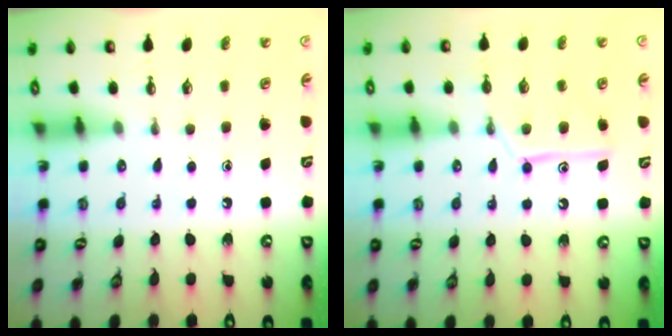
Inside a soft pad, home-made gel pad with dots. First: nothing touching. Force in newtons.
{"total": 11.8, "press": 11.7, "slide": 0.8}